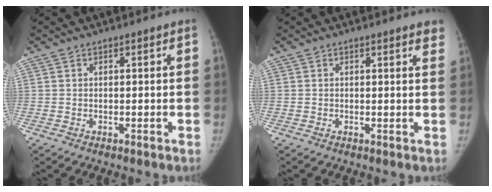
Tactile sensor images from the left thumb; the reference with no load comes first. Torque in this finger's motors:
{"motor_torque": [1.06, 0.03, 0.56, -0.49, 0.05]}